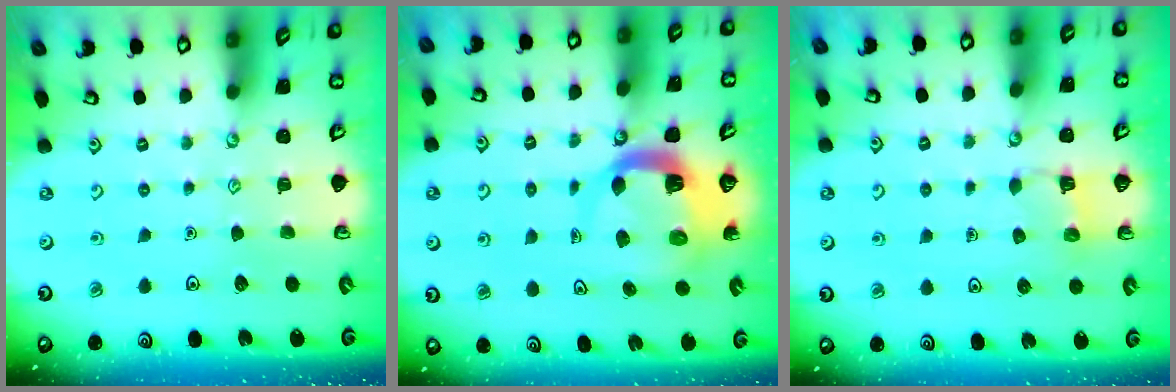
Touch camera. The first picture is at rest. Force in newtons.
{"total": 7.1, "press": 7.0, "slide": 0.7}
{"total": 3.9, "press": 3.9, "slide": 0.3}